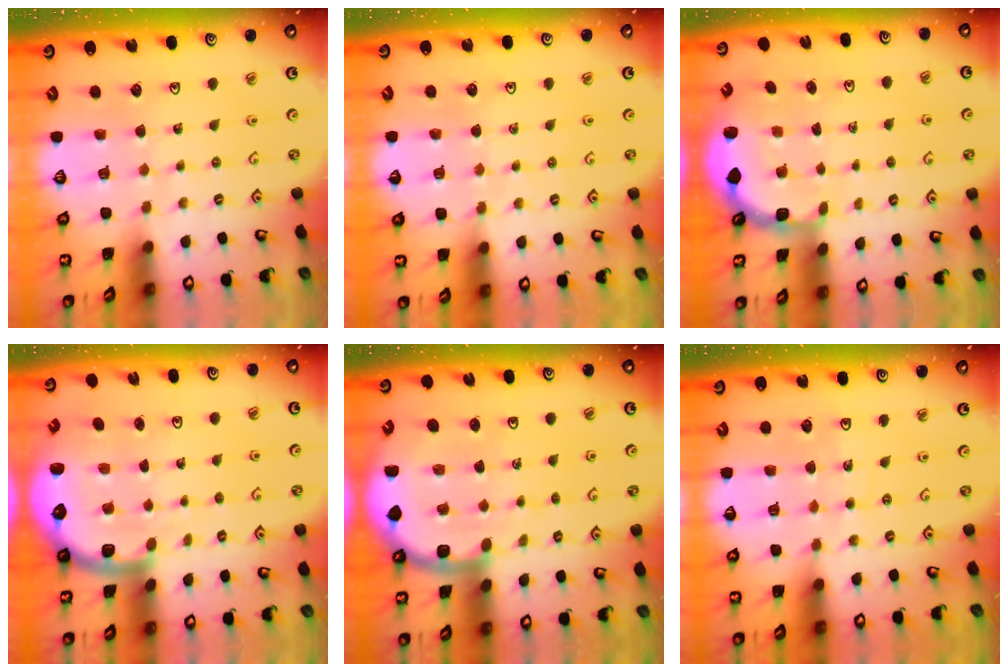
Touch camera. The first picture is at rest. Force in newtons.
{"total": 2.7, "press": 2.7, "slide": 0.4}
{"total": 2.4, "press": 1.7, "slide": 1.7}
{"total": 5.0, "press": 4.5, "slide": 2.2}
{"total": 7.2, "press": 7.2, "slide": 0.8}
{"total": 2.9, "press": 2.1, "slide": 2.1}